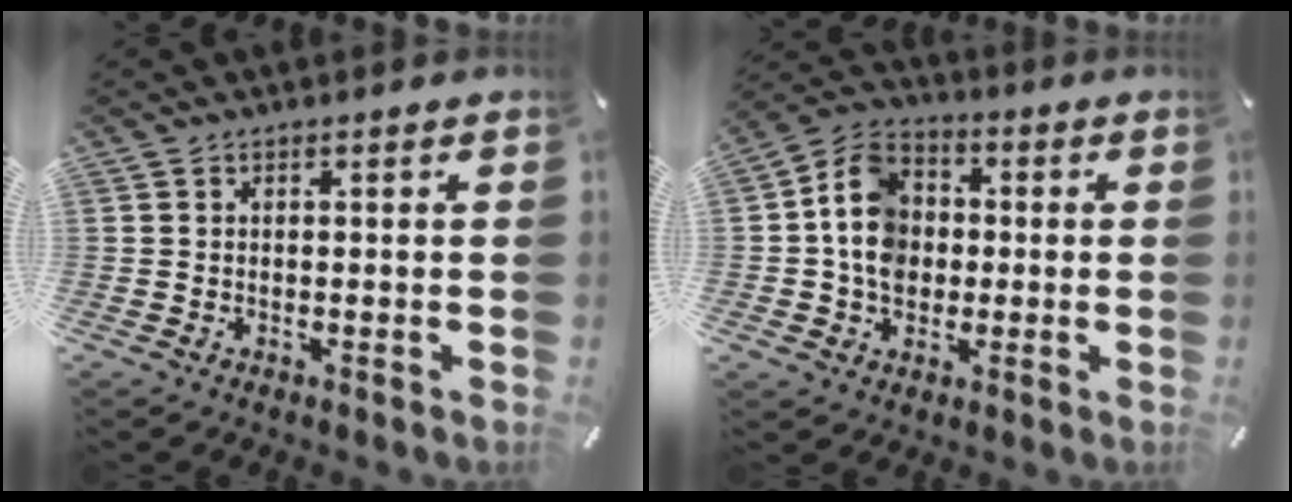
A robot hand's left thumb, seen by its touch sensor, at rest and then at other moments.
{"total": 11.1, "force": [-0.5, 9.5, 5.7], "torque": [-0.125, 0.021, -0.010]}